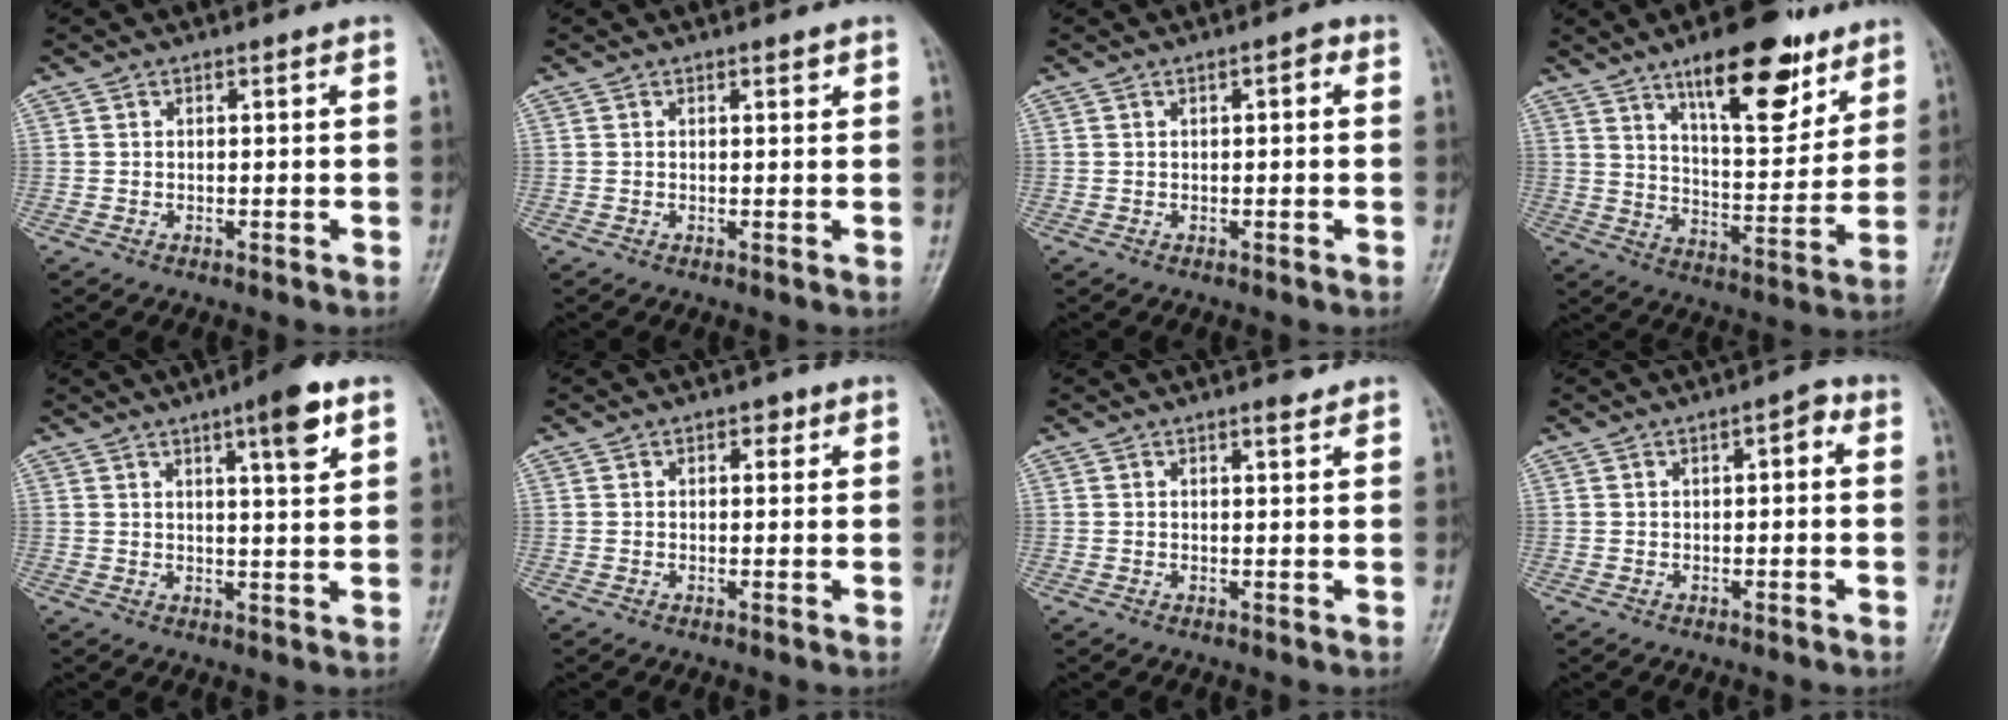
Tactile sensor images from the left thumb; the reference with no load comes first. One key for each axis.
{"total": 0.9, "fx": 0.6, "fy": 0.3, "fz": 0.6, "tx": -0.007, "ty": -0.002, "tz": 0.008}
{"total": 1.9, "fx": 0.5, "fy": 0.8, "fz": 1.6, "tx": -0.019, "ty": 0.004, "tz": 0.004}
{"total": 17.7, "fx": 11.0, "fy": 6.5, "fz": 12.3, "tx": -0.145, "ty": -0.058, "tz": 0.176}
{"total": 7.2, "fx": 3.8, "fy": 1.3, "fz": 6.0, "tx": -0.080, "ty": -0.018, "tz": 0.054}
{"total": 1.9, "fx": 0.9, "fy": 1.2, "fz": 1.1, "tx": -0.004, "ty": 0.000, "tz": 0.009}
{"total": 1.6, "fx": 1.3, "fy": 0.4, "fz": 0.9, "tx": -0.013, "ty": -0.008, "tz": 0.020}
{"total": 2.6, "fx": 0.5, "fy": 1.2, "fz": 2.2, "tx": -0.024, "ty": 0.008, "tz": 0.001}